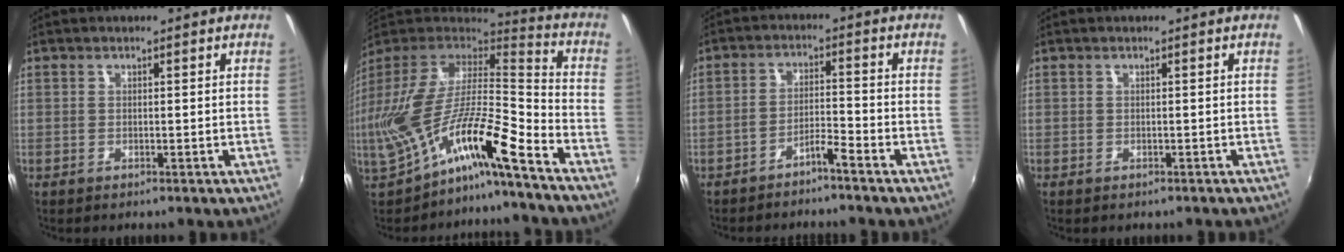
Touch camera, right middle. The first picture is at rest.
{"total": 14.4, "force": [-8.4, 3.0, 11.4], "torque": [-0.193, -0.001, -0.159]}
{"total": 3.5, "force": [-3.0, 0.1, 1.7], "torque": [-0.044, 0.008, -0.056]}
{"total": 1.1, "force": [-0.9, 0.5, 0.4], "torque": [-0.010, -0.003, -0.010]}